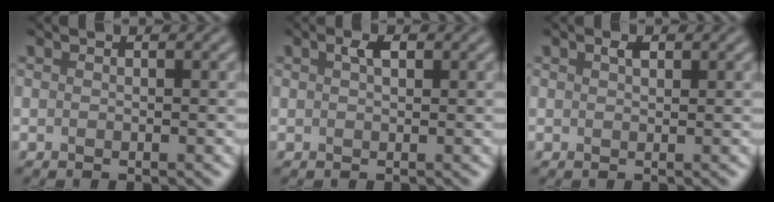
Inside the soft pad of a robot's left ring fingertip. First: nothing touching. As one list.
[{"total": 1.4, "force": [0.7, 0.7, 1.1], "torque": [-0.021, 0.002, 0.012]}, {"total": 1.0, "force": [0.6, 0.5, 0.7], "torque": [-0.015, 0.000, 0.010]}]